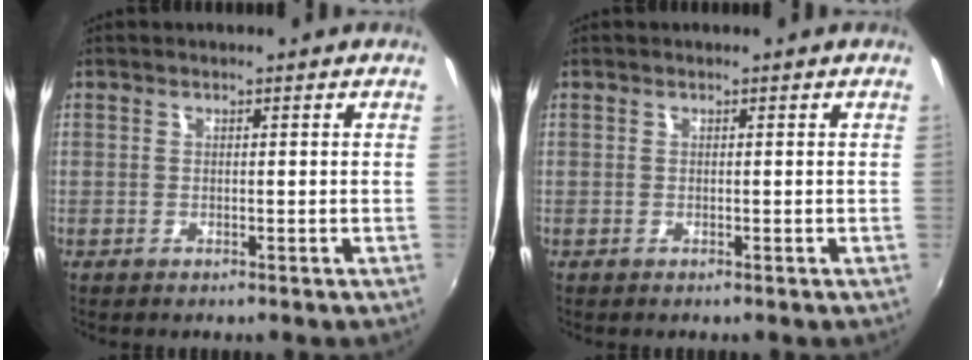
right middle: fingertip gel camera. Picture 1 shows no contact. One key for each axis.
{"total": 0.0}